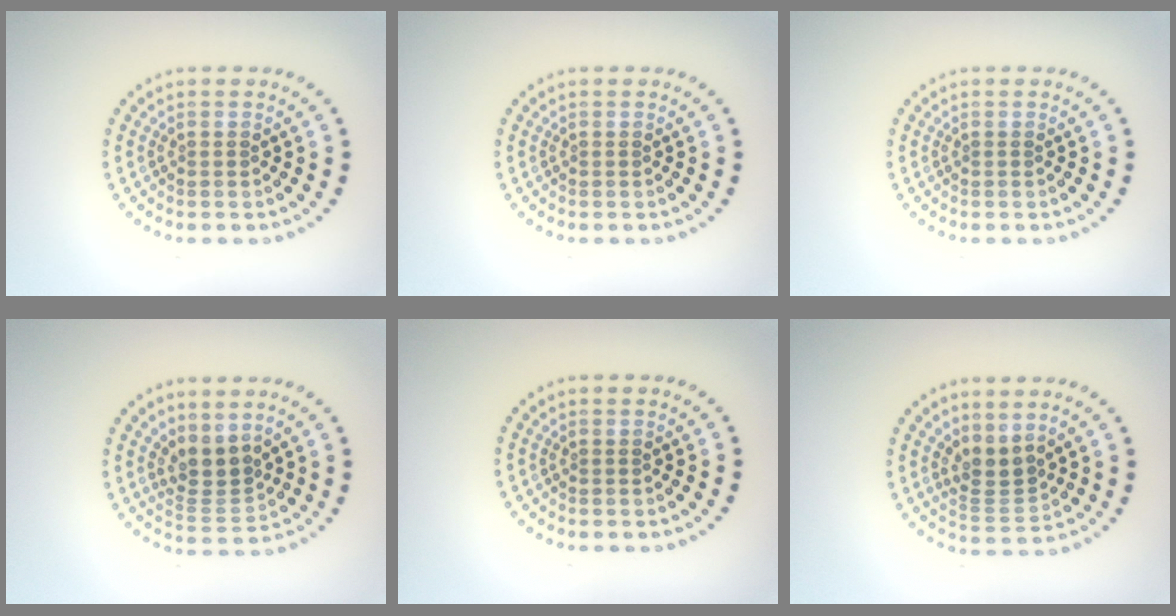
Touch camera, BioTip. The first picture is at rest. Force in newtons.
{"total": 0.0}
{"total": 0.0}
{"total": 2.8, "press": 2.1, "slide": 1.9}
{"total": 0.0}
{"total": 2.5, "press": 1.9, "slide": 1.6}